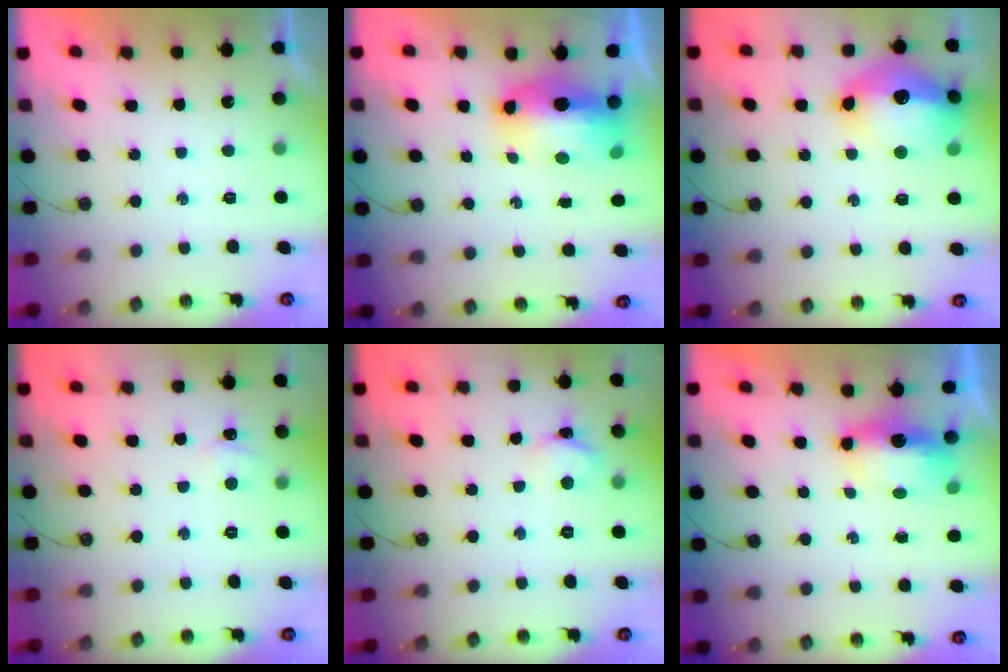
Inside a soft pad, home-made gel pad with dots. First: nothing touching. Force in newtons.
{"total": 11.3, "press": 11.2, "slide": 1.8}
{"total": 17.9, "press": 17.8, "slide": 1.4}
{"total": 2.8, "press": 2.8, "slide": 0.3}
{"total": 3.6, "press": 3.6, "slide": 0.2}
{"total": 15.7, "press": 8.7, "slide": 13.1}